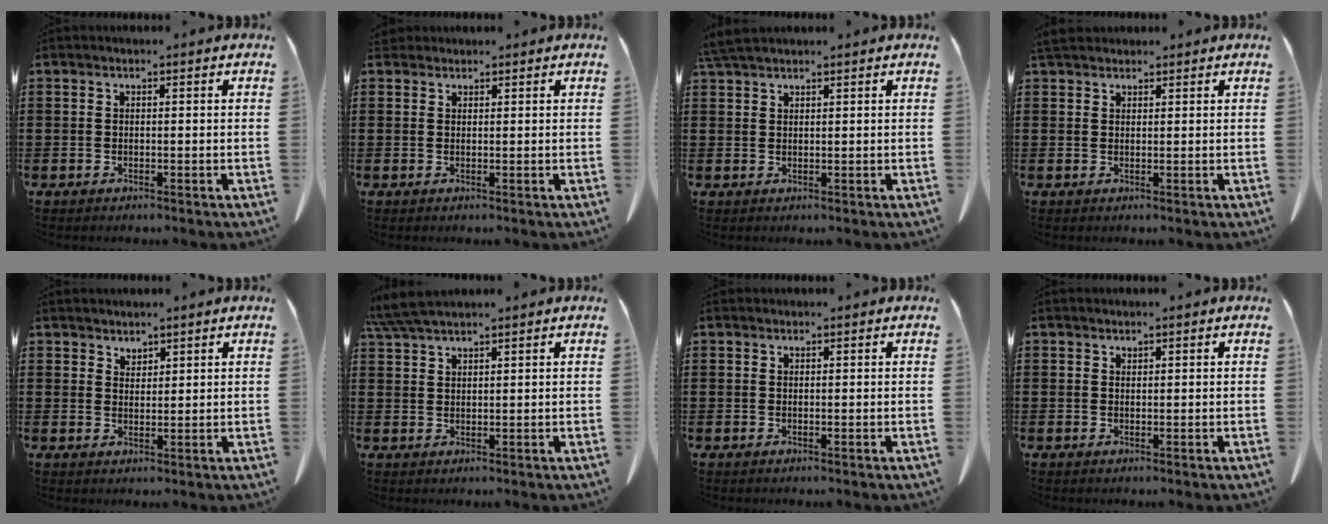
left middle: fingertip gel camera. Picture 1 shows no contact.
{"total": 1.4, "force": [1.3, 0.5, 0.2], "torque": [-0.009, 0.001, 0.026]}
{"total": 2.8, "force": [2.4, 0.4, 1.4], "torque": [-0.034, -0.001, 0.047]}
{"total": 2.4, "force": [2.1, 0.9, 0.9], "torque": [-0.024, 0.003, 0.042]}
{"total": 1.9, "force": [1.8, 0.5, 0.0], "torque": [-0.005, -0.001, 0.037]}
{"total": 4.6, "force": [3.9, 0.4, 2.4], "torque": [-0.057, -0.003, 0.075]}
{"total": 0.0}
{"total": 0.6, "force": [0.6, 0.2, 0.0], "torque": [-0.002, -0.002, 0.012]}